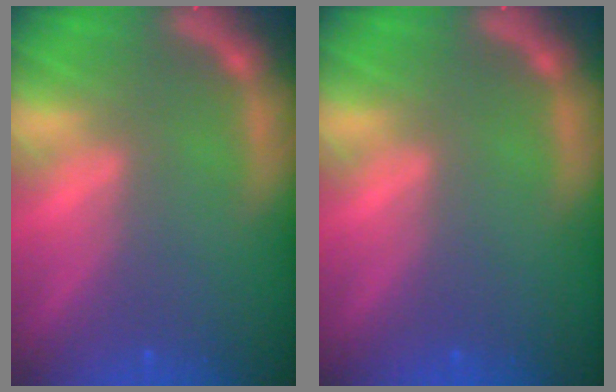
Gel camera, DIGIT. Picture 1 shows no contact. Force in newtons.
{"total": 0.0}